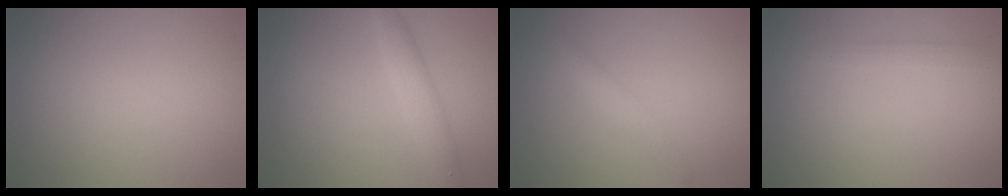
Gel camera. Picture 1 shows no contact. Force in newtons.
{"total": 2.5, "press": 2.5, "slide": 0.2}
{"total": 1.4, "press": 1.4, "slide": 0.0}
{"total": 1.1, "press": 1.1, "slide": 0.0}